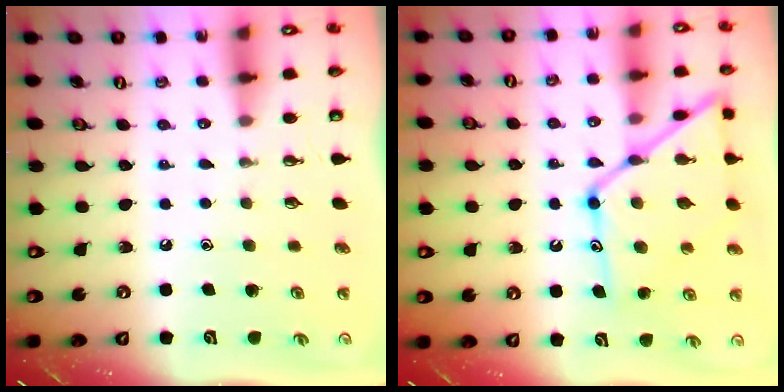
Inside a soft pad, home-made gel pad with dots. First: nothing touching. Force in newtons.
{"total": 17.0, "press": 16.9, "slide": 1.4}